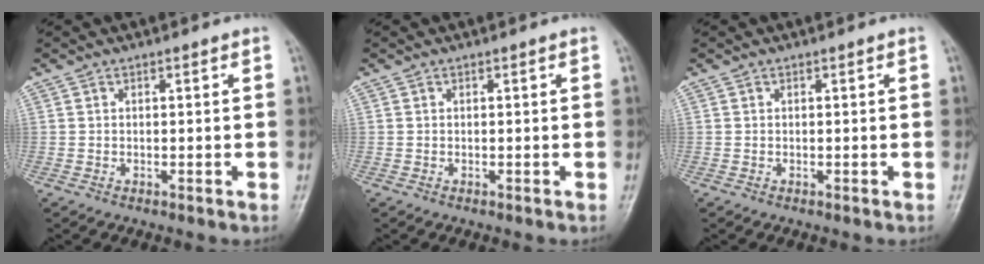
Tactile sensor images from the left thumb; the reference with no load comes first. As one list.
[{"total": 0.0}, {"total": 0.0}]